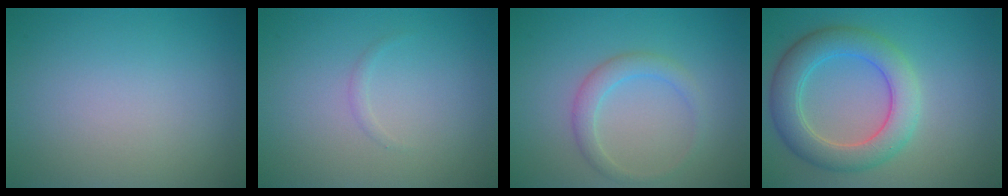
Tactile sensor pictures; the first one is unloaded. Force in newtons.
{"total": 0.5, "press": 0.5, "slide": 0.0}
{"total": 2.2, "press": 2.2, "slide": 0.1}
{"total": 5.7, "press": 5.7, "slide": 0.2}